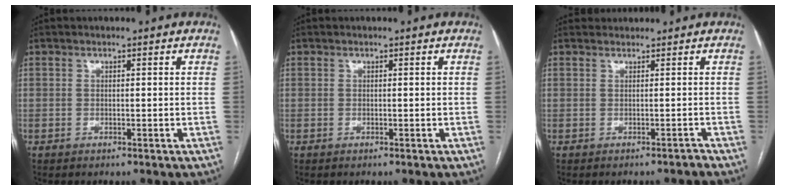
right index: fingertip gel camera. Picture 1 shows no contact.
{"total": 0.0}
{"total": 0.6, "force": [0.0, 0.5, 0.4], "torque": [-0.013, 0.019, 0.003]}